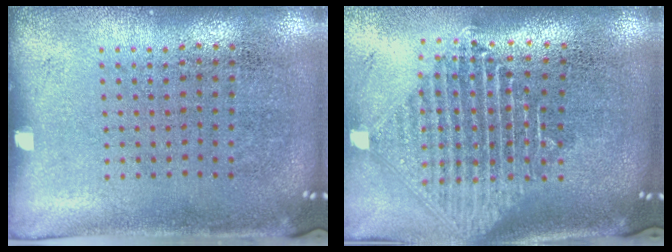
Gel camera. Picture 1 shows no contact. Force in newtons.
{"total": 2.3, "press": 1.8, "slide": 1.4}